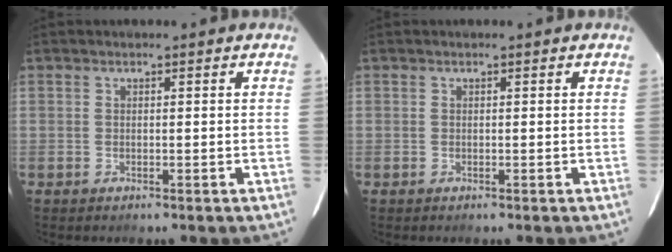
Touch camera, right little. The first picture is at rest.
{"total": 0.0}